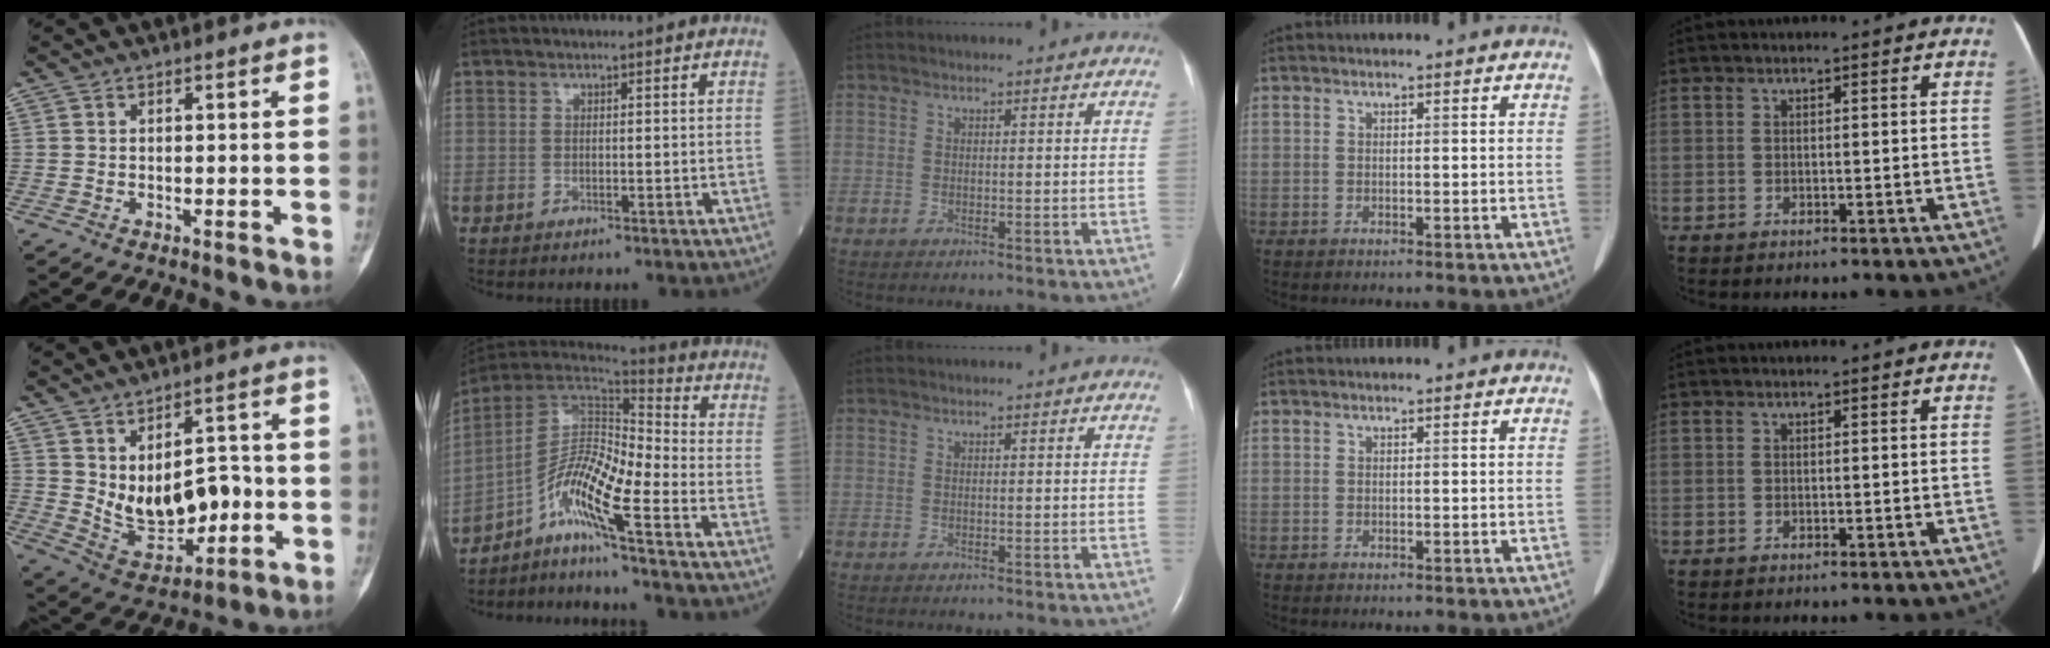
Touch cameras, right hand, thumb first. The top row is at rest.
{"thumb": {"total": 13.7, "force": [-0.2, 8.3, 10.9], "torque": [-0.130, -0.001, 0.024]}, "index": {"total": 10.4, "force": [-5.8, 0.6, 8.6], "torque": [-0.161, 0.012, -0.115]}}